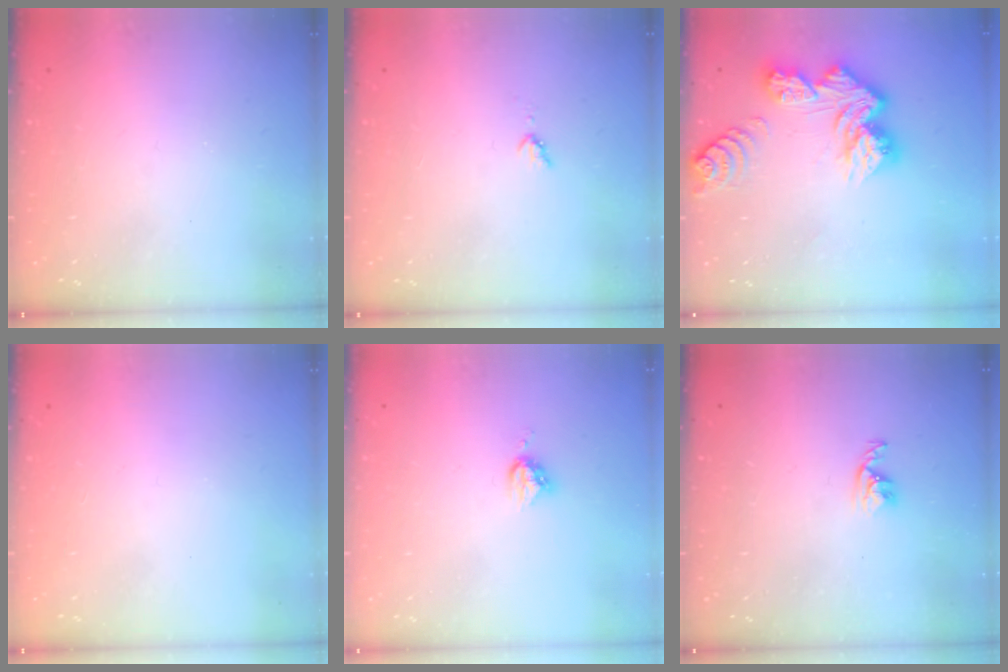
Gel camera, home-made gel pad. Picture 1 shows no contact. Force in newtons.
{"total": 2.8, "press": 2.8, "slide": 0.4}
{"total": 14.2, "press": 14.1, "slide": 1.6}
{"total": 0.0}
{"total": 5.1, "press": 5.1, "slide": 0.0}
{"total": 3.7, "press": 3.6, "slide": 0.6}